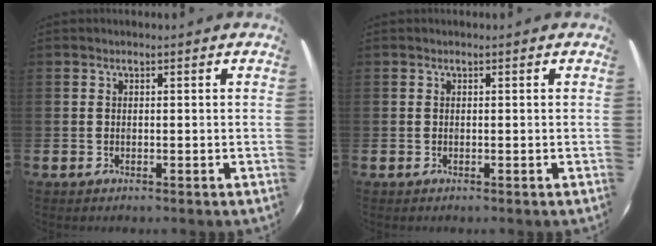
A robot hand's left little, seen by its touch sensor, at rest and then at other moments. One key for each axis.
{"total": 0.0}